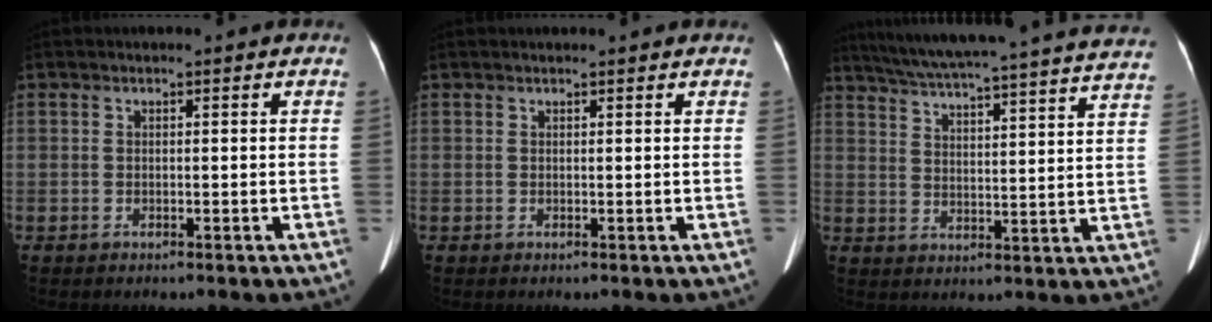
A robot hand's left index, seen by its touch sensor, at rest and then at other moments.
{"total": 3.0, "force": [2.8, 0.3, 1.1], "torque": [-0.011, 0.027, 0.032]}
{"total": 32.2, "force": [29.5, 1.2, 12.8], "torque": [-0.212, -0.048, 0.368]}